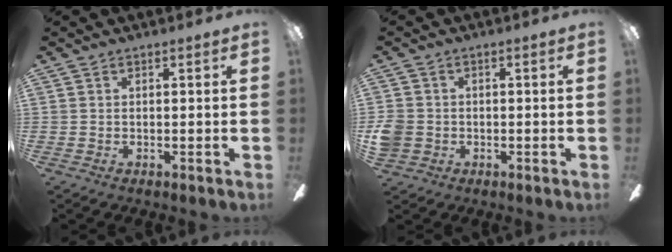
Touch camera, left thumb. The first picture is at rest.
{"total": 4.2, "force": [-0.7, 3.9, 1.4], "torque": [-0.040, 0.009, -0.013]}